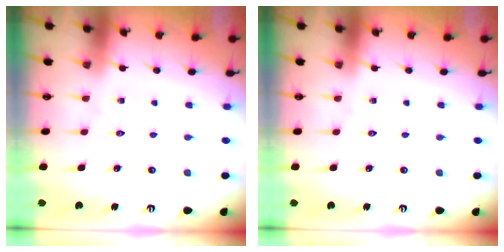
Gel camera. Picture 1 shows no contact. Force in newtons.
{"total": 0.0}